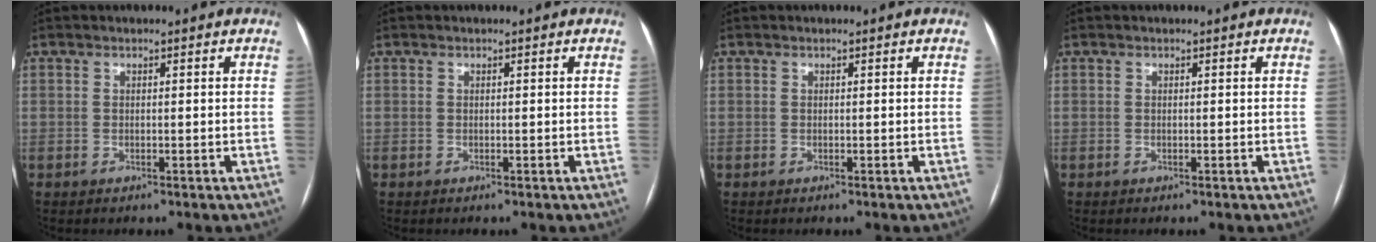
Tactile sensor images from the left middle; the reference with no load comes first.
{"total": 0.0}
{"total": 0.0}
{"total": 0.0}